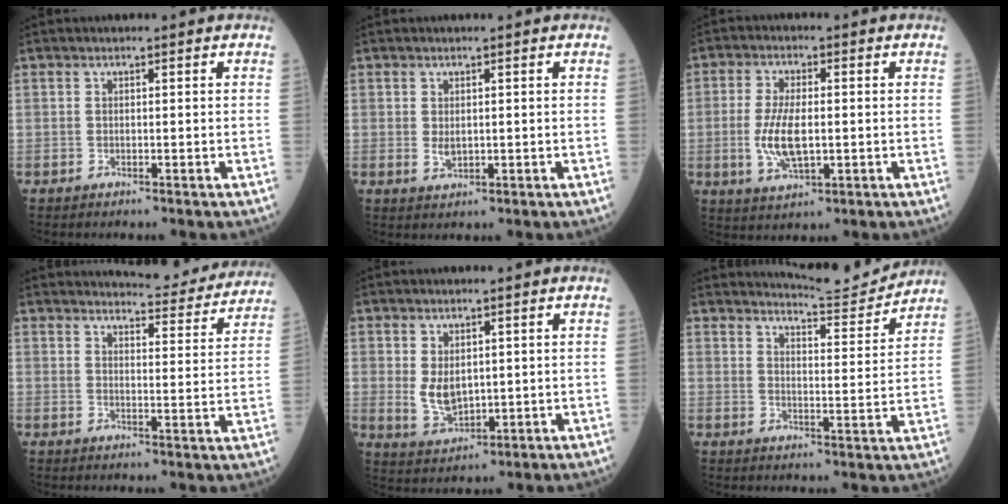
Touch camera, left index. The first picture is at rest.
{"total": 1.7, "force": [0.2, 1.1, 1.4], "torque": [-0.028, -0.005, 0.009]}
{"total": 7.2, "force": [-0.9, 2.6, 6.7], "torque": [-0.145, -0.005, -0.013]}
{"total": 12.0, "force": [11.7, 1.5, 2.3], "torque": [-0.022, -0.022, 0.130]}
{"total": 4.8, "force": [0.7, 3.0, 3.7], "torque": [-0.081, -0.007, 0.029]}
{"total": 7.9, "force": [7.9, -0.8, -0.2], "torque": [-0.013, -0.020, 0.112]}